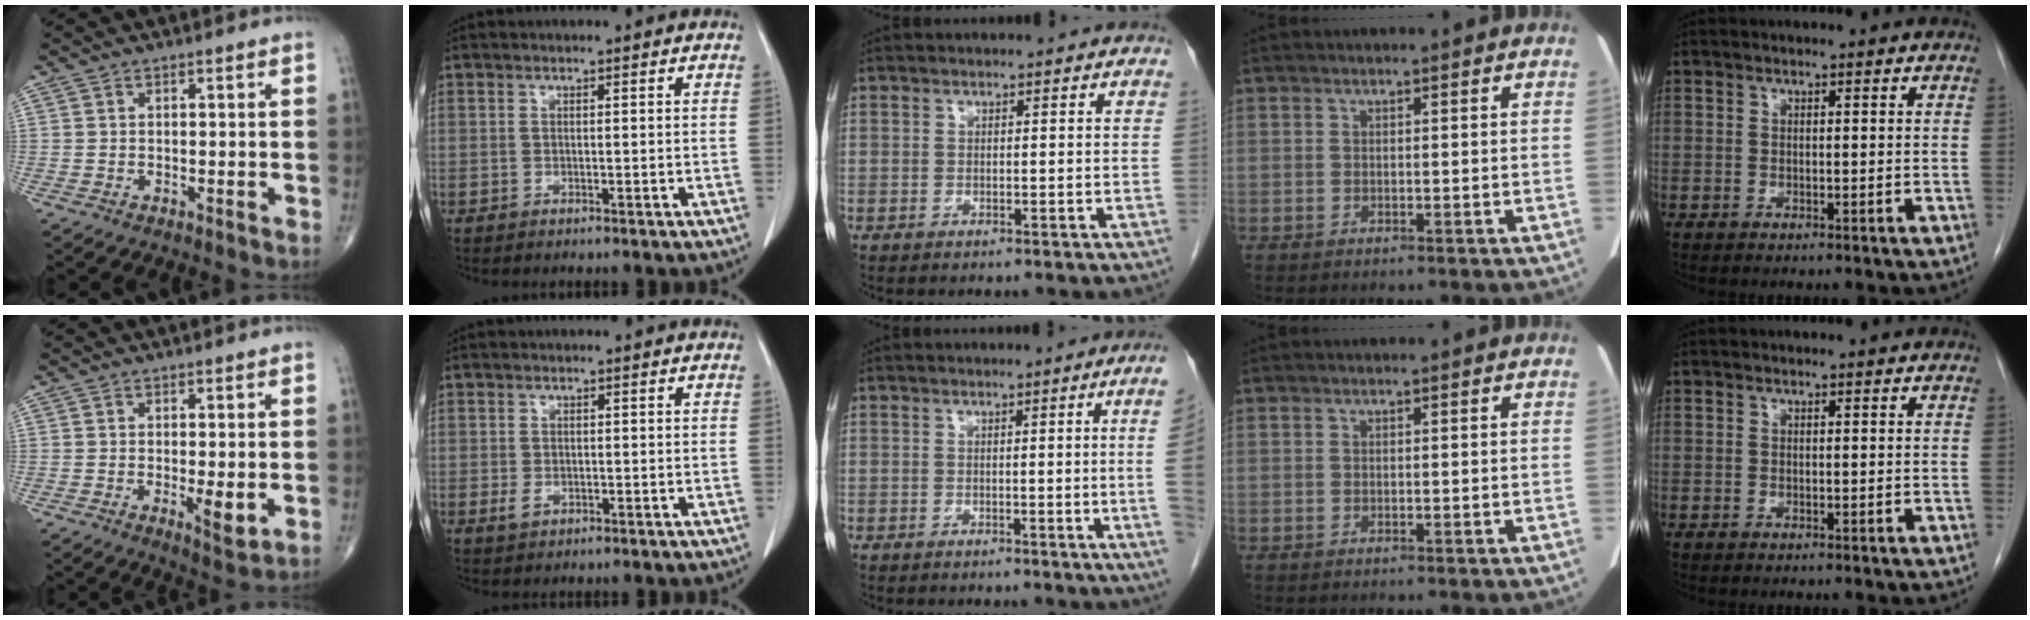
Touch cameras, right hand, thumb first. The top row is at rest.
{"thumb": {"total": 4.1, "force": [-0.6, 1.1, 3.9], "torque": [-0.061, -0.014, -0.008]}, "index": {"total": 1.6, "force": [-0.3, 1.3, 0.9], "torque": [-0.013, 0.002, 0.002]}, "middle": {"total": 5.8, "force": [-0.6, -1.9, 5.5], "torque": [-0.047, -0.008, -0.008]}}